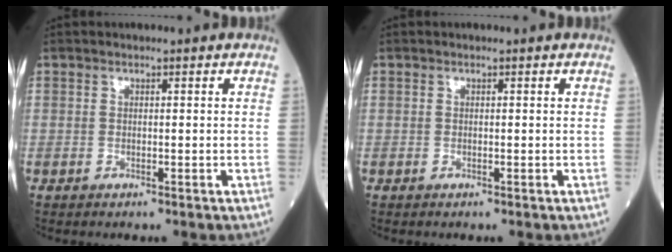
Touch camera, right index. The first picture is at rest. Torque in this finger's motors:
{"motor_torque": [0.00, 0.00, 0.02, 0.01]}